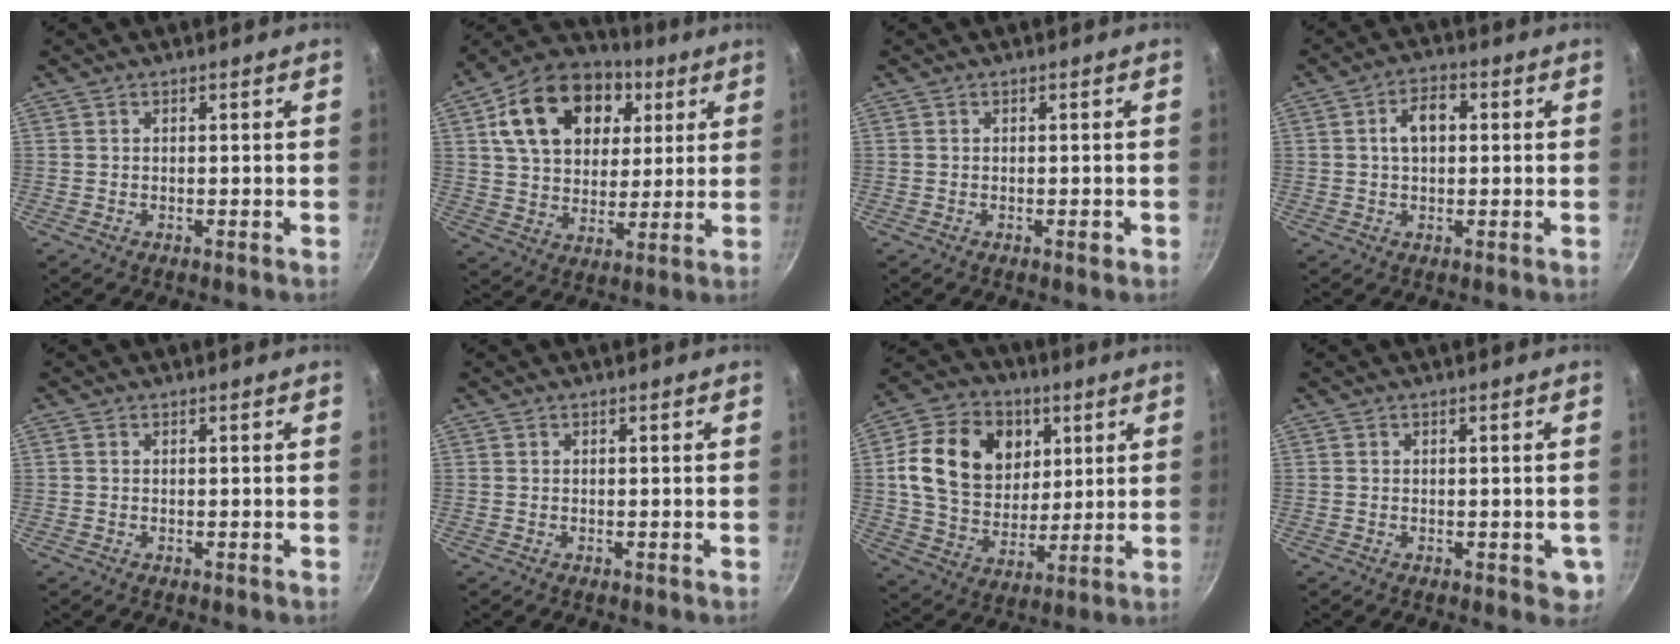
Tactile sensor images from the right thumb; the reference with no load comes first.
{"total": 21.4, "force": [7.5, 15.1, 13.2], "torque": [-0.206, 0.005, 0.119]}
{"total": 1.2, "force": [-0.5, 0.4, 1.0], "torque": [-0.015, 0.002, -0.006]}
{"total": 5.8, "force": [0.8, 3.7, 4.4], "torque": [-0.056, 0.016, 0.007]}
{"total": 0.0}
{"total": 0.0}
{"total": 19.4, "force": [5.2, 14.8, 11.5], "torque": [-0.182, -0.009, 0.090]}
{"total": 3.3, "force": [-0.6, 2.0, 2.5], "torque": [-0.019, 0.000, -0.007]}